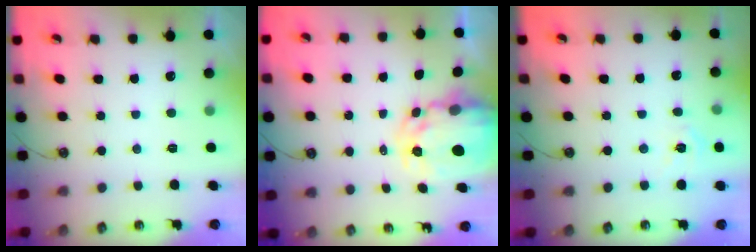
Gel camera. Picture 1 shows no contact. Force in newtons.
{"total": 6.7, "press": 6.7, "slide": 0.6}
{"total": 4.6, "press": 4.6, "slide": 0.7}